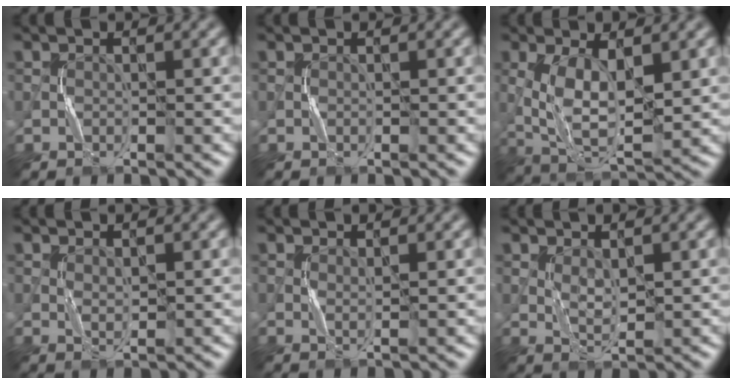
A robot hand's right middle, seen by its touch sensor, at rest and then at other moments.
{"total": 0.0}
{"total": 6.5, "force": [1.0, 2.8, 5.8], "torque": [-0.121, -0.006, 0.023]}
{"total": 1.3, "force": [0.6, 0.6, 1.1], "torque": [-0.021, -0.003, 0.015]}
{"total": 0.8, "force": [0.6, 0.0, 0.6], "torque": [-0.012, -0.001, 0.011]}
{"total": 2.1, "force": [0.9, 0.9, 1.6], "torque": [-0.033, -0.003, 0.022]}